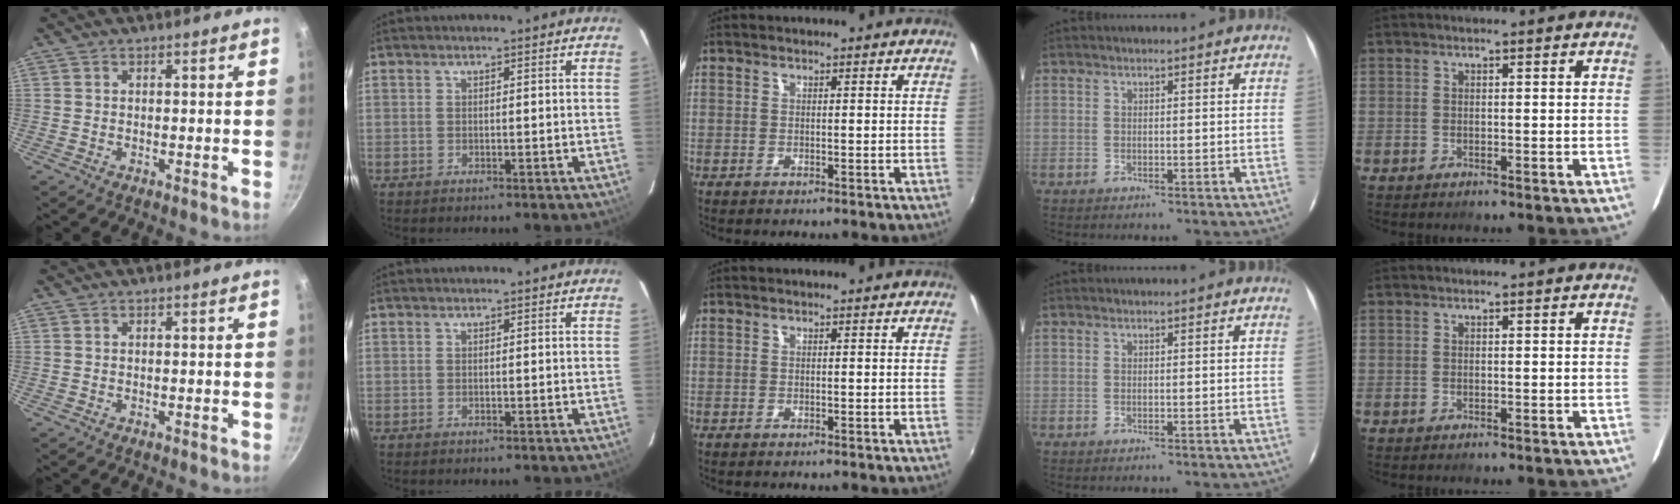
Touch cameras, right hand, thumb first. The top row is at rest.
{}